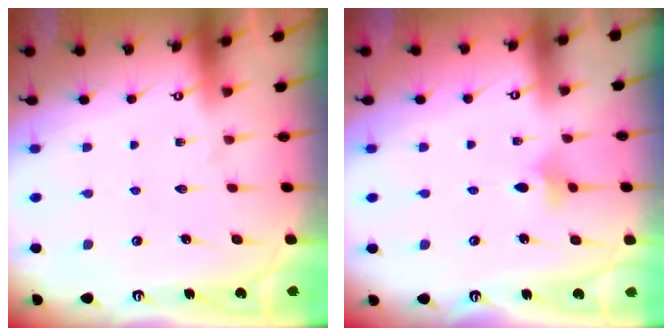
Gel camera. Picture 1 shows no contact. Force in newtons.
{"total": 5.1, "press": 5.0, "slide": 0.9}